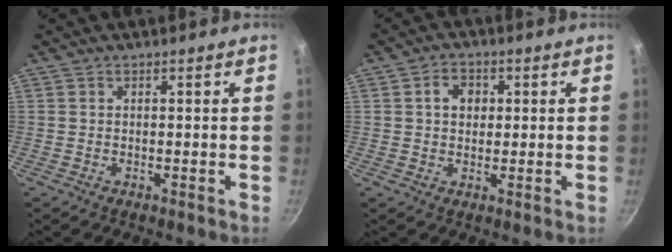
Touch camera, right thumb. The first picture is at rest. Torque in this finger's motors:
{"motor_torque": [0.14, 0.86, 0.35, -0.30, 0.01]}